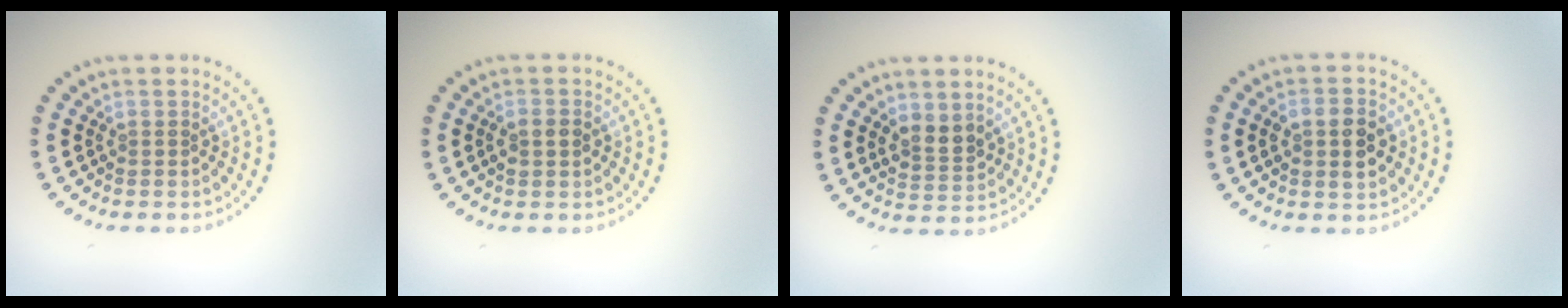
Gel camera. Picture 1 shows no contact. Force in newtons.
{"total": 1.3, "press": 1.3, "slide": 0.1}
{"total": 2.5, "press": 2.3, "slide": 1.0}
{"total": 3.4, "press": 3.4, "slide": 0.3}